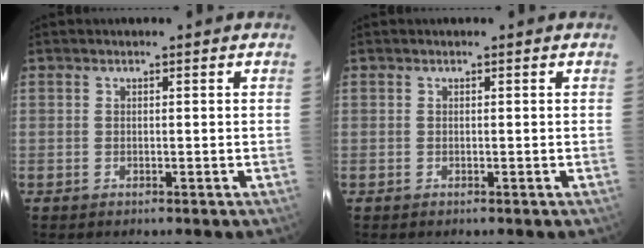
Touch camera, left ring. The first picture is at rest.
{"total": 0.0}